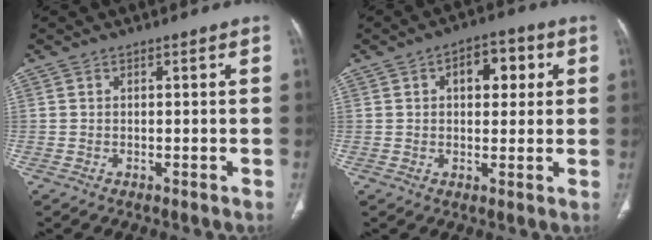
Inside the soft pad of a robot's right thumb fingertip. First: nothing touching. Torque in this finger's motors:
{"motor_torque": [-0.71, 0.41, 0.25, 0.04, 0.06]}